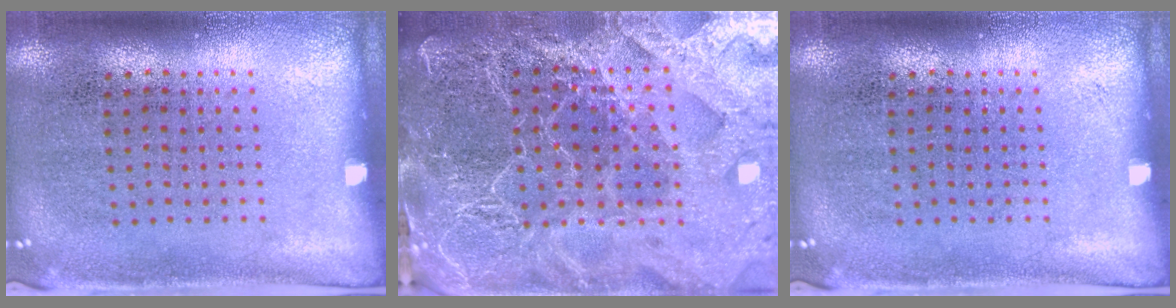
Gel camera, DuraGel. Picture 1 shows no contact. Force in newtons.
{"total": 5.5, "press": 4.8, "slide": 2.6}
{"total": 0.0}